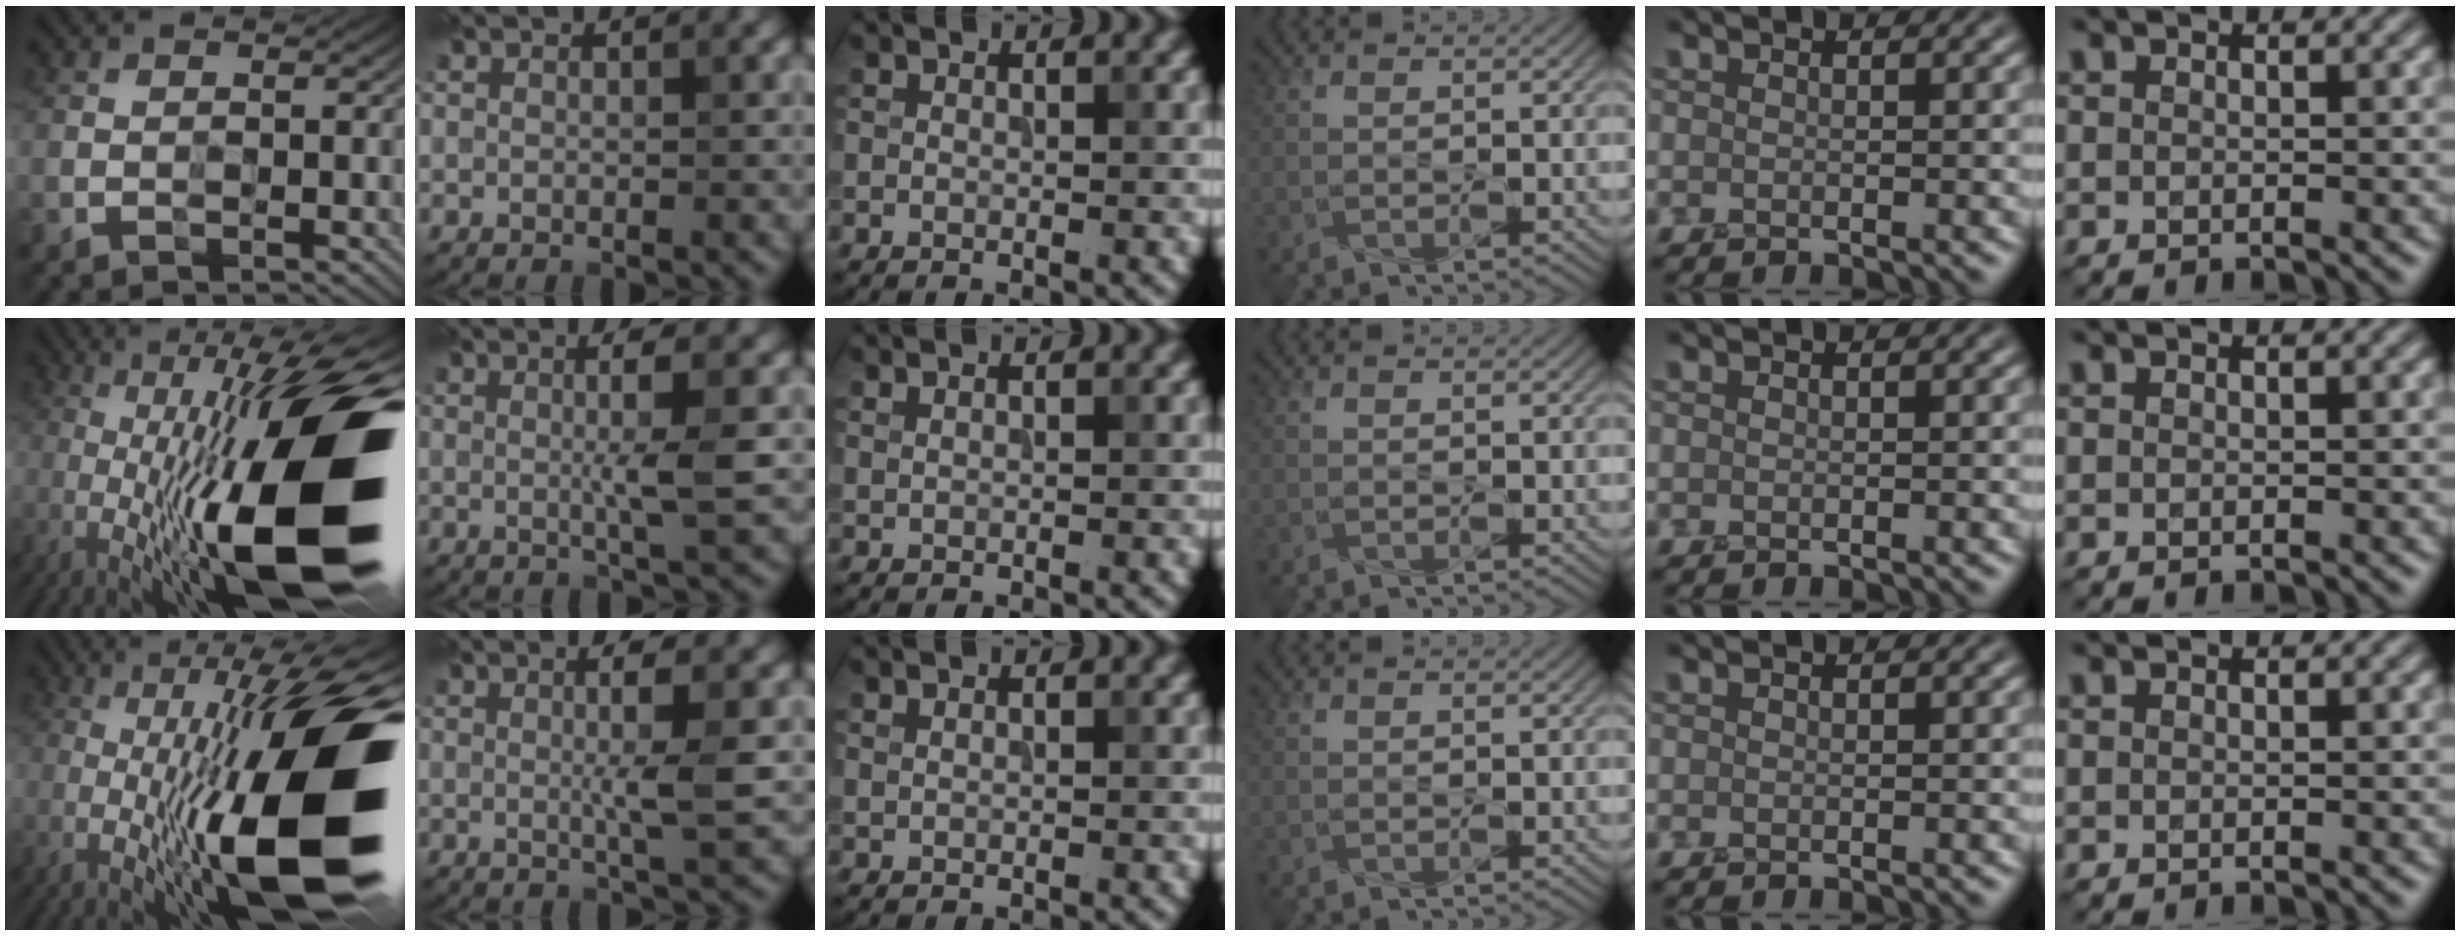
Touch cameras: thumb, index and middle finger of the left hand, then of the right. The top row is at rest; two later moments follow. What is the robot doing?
{"motion": "press", "object": "grip strengthener"}